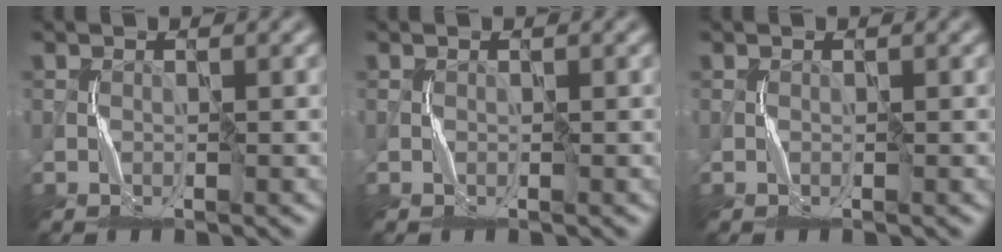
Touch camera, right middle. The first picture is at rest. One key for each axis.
{"total": 0.0}
{"total": 0.0}